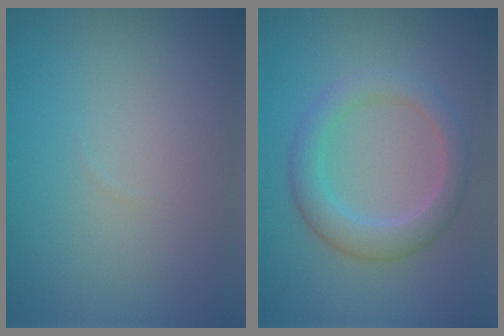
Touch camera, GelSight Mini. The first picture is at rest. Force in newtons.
{"total": 3.5, "press": 3.5, "slide": 0.0}